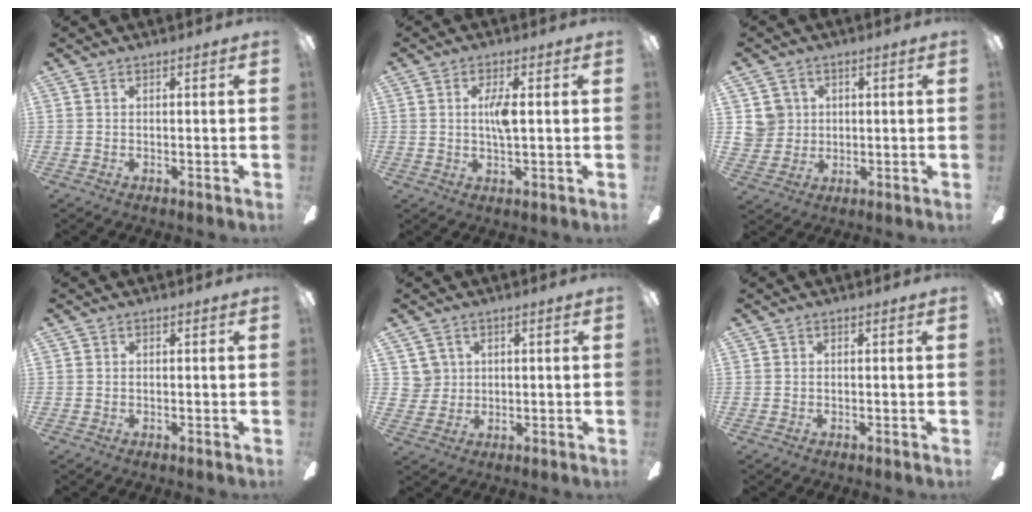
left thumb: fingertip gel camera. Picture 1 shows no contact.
{"total": 4.6, "force": [0.8, 1.3, 4.4], "torque": [-0.085, 0.004, 0.010]}
{"total": 6.0, "force": [1.3, 5.7, 0.9], "torque": [-0.020, 0.010, 0.029]}
{"total": 0.0}
{"total": 4.2, "force": [1.6, 3.9, 0.0], "torque": [-0.001, 0.003, 0.030]}
{"total": 0.0}